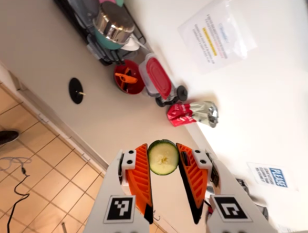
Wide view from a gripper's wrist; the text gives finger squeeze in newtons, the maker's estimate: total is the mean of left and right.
{"total": 6.6, "left": 6.1, "right": 7.1}